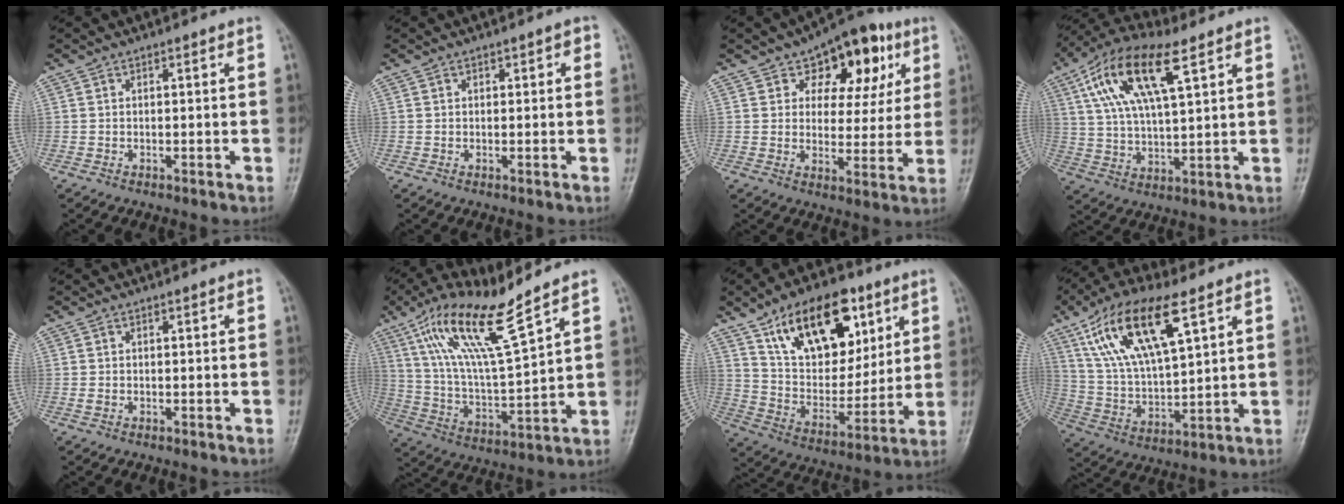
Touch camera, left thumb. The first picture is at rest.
{"total": 1.2, "force": [0.4, 0.9, 0.7], "torque": [0.003, 0.002, 0.003]}
{"total": 14.4, "force": [6.8, 8.9, 9.1], "torque": [-0.067, -0.014, 0.095]}
{"total": 15.9, "force": [7.1, 5.9, 12.9], "torque": [-0.245, 0.001, 0.130]}
{"total": 0.7, "force": [-0.1, 0.5, 0.5], "torque": [-0.008, -0.001, -0.001]}
{"total": 16.5, "force": [10.5, 2.4, 12.5], "torque": [-0.232, -0.045, 0.208]}
{"total": 22.1, "force": [11.2, 12.3, 14.5], "torque": [-0.184, -0.037, 0.196]}
{"total": 17.9, "force": [8.8, 6.5, 14.1], "torque": [-0.259, -0.017, 0.169]}